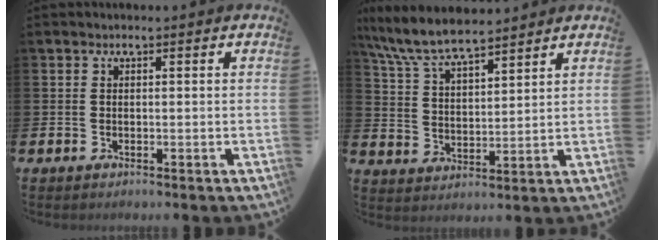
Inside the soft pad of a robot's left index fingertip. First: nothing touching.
{"total": 7.8, "force": [7.3, 1.1, 2.4], "torque": [-0.077, -0.034, 0.133]}